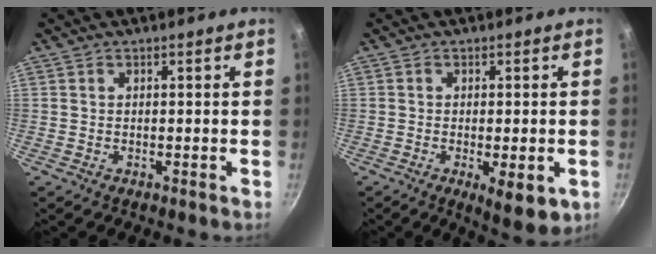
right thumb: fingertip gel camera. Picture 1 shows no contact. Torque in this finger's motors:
{"motor_torque": [-0.16, 0.29, -0.04, -0.08, 0.02]}